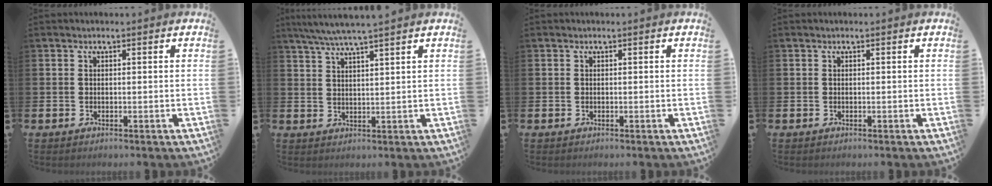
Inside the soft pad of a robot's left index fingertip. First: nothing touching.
{"total": 4.7, "force": [4.3, -0.4, 1.8], "torque": [-0.054, -0.012, 0.077]}
{"total": 0.0}
{"total": 0.0}